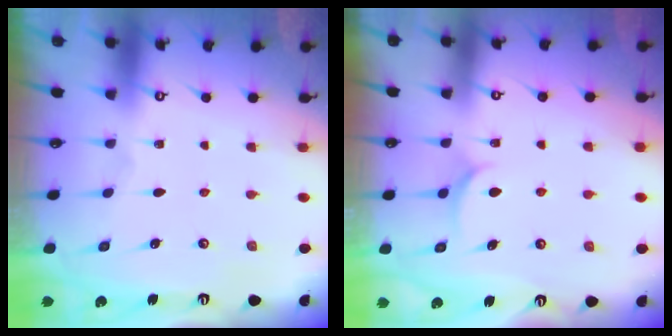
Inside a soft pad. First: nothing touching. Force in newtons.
{"total": 4.6, "press": 4.6, "slide": 0.1}